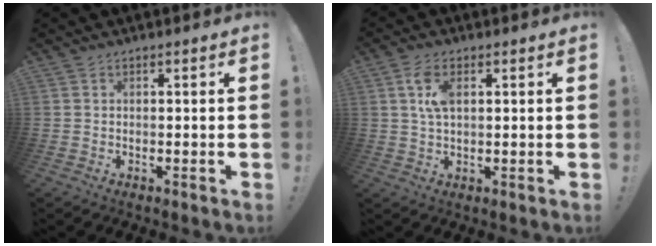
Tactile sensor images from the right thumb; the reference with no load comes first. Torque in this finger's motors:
{"motor_torque": [1.14, 1.07, 0.67, 0.11, 0.28]}